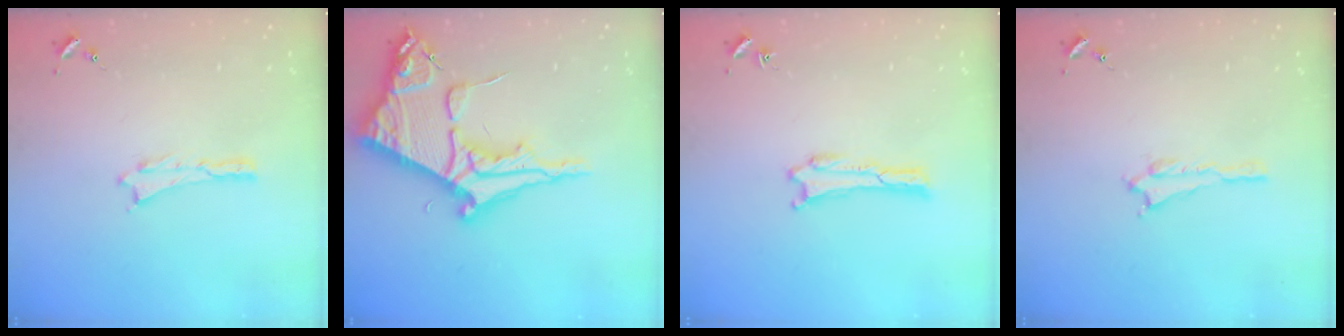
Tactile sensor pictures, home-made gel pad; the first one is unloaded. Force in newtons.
{"total": 10.4, "press": 10.4, "slide": 1.1}
{"total": 0.0}
{"total": 0.6, "press": 0.5, "slide": 0.2}